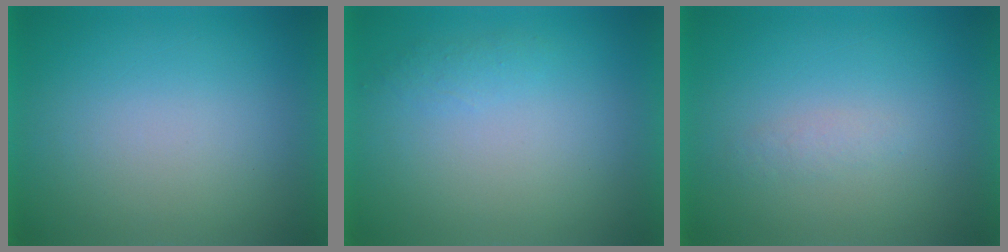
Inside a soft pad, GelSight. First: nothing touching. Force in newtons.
{"total": 2.1}
{"total": 1.3}